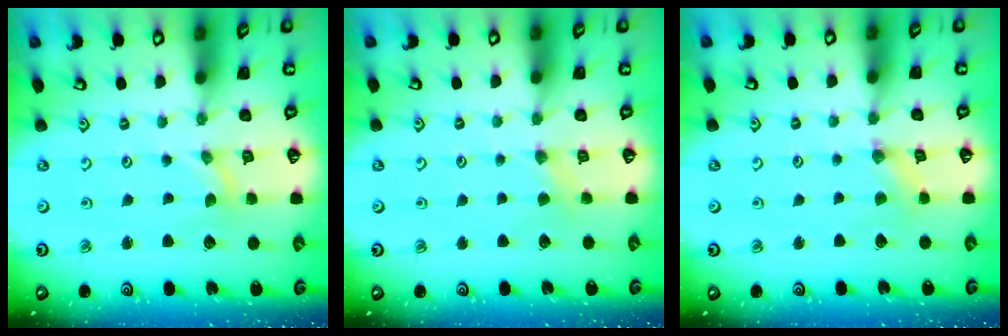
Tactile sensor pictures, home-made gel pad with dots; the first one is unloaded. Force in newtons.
{"total": 2.1, "press": 2.1, "slide": 0.4}
{"total": 0.8, "press": 0.7, "slide": 0.2}